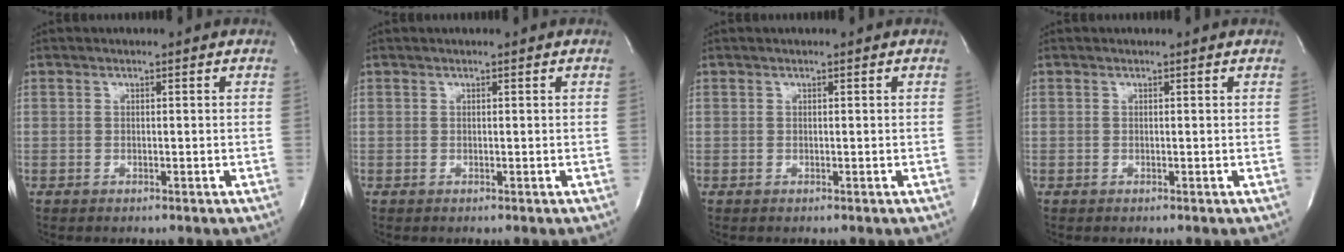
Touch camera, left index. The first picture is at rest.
{"total": 1.1, "force": [1.0, 0.0, 0.4], "torque": [-0.007, 0.012, 0.014]}
{"total": 0.8, "force": [0.7, 0.0, 0.3], "torque": [-0.005, 0.010, 0.012]}
{"total": 0.7, "force": [0.7, 0.2, -0.1], "torque": [-0.013, 0.002, 0.002]}